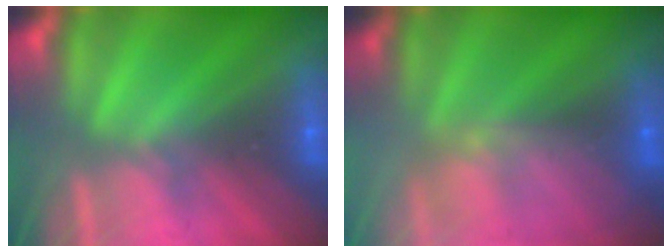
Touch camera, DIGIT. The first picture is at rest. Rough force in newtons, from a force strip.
{"total": 7.9}